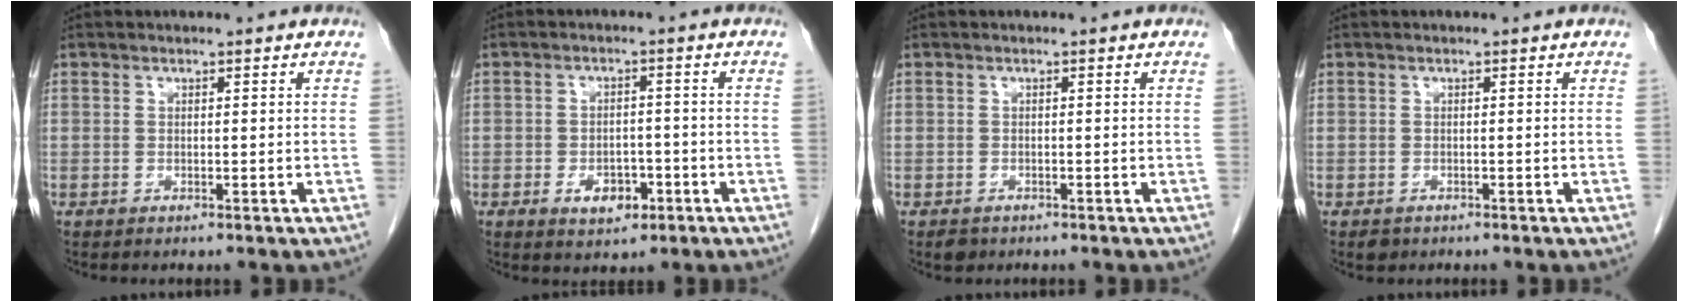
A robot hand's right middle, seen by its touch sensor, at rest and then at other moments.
{"total": 4.6, "force": [-2.1, 2.8, 3.0], "torque": [-0.045, 0.004, -0.027]}
{"total": 1.6, "force": [-1.1, 1.0, 0.5], "torque": [-0.013, 0.000, -0.013]}
{"total": 1.3, "force": [-0.8, 0.9, 0.4], "torque": [-0.011, 0.000, -0.009]}